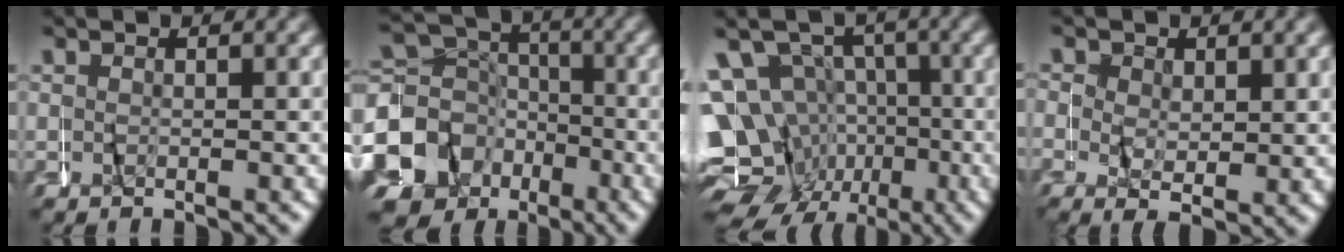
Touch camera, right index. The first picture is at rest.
{"total": 14.0, "force": [-4.1, 12.3, 5.1], "torque": [-0.099, -0.043, -0.073]}
{"total": 12.0, "force": [-3.4, 10.4, 4.9], "torque": [-0.108, -0.046, -0.053]}
{"total": 2.7, "force": [0.3, 1.3, 2.3], "torque": [-0.035, -0.004, 0.006]}